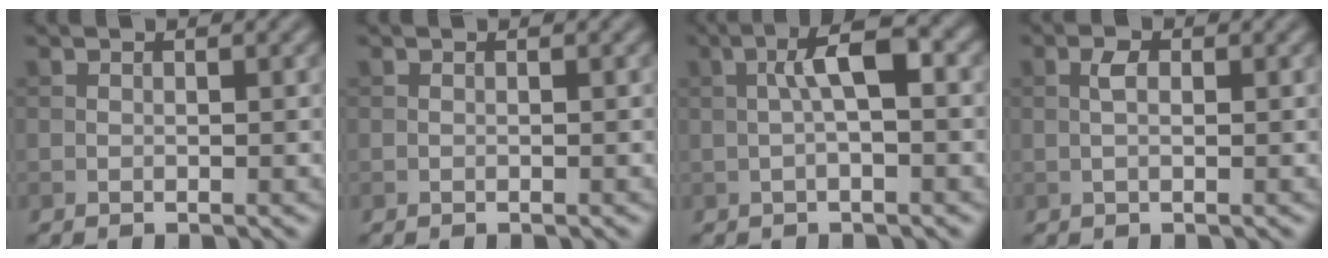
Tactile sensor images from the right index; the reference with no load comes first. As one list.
[{"total": 0.0}, {"total": 4.3, "force": [0.4, 1.0, 4.2], "torque": [-0.077, 0.014, 0.003]}, {"total": 1.5, "force": [0.1, 0.7, 1.3], "torque": [-0.026, 0.004, -0.003]}]